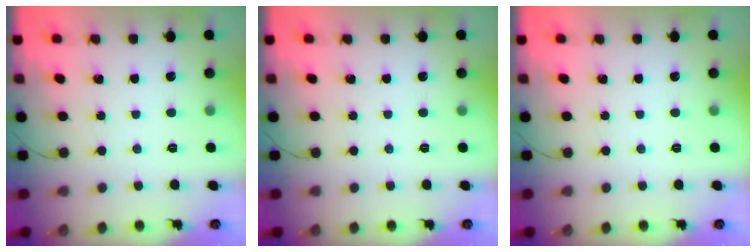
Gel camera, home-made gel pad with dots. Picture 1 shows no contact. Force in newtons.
{"total": 0.0}
{"total": 0.0}